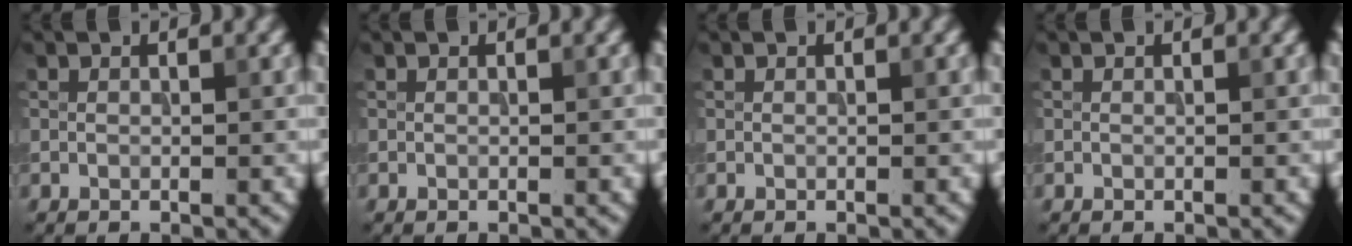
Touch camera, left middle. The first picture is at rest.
{"total": 0.0}
{"total": 0.0}
{"total": 0.0}